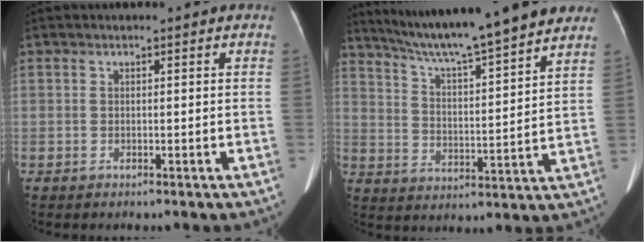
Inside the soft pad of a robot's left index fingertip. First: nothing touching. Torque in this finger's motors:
{"motor_torque": [0.59, -1.54, 0.14, 0.04]}